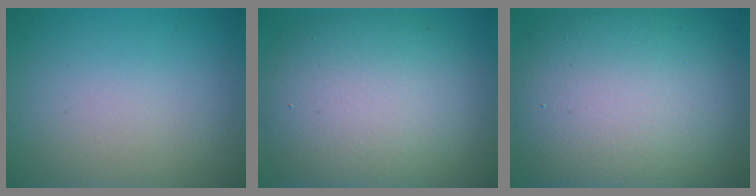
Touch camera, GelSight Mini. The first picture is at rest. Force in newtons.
{"total": 11.2, "press": 11.2, "slide": 0.4}
{"total": 14.3, "press": 14.3, "slide": 0.9}